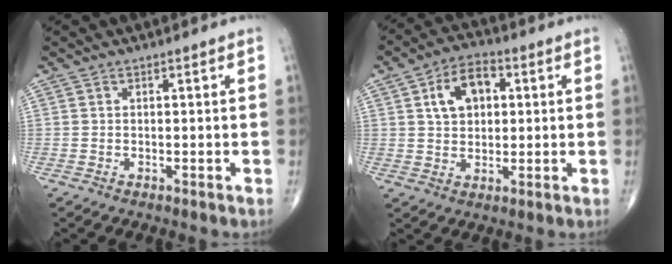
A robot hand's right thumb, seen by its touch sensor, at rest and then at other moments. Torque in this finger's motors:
{"motor_torque": [-0.09, 0.15, 0.28, 0.13, 0.17]}